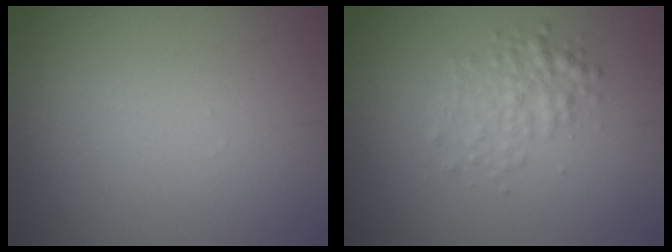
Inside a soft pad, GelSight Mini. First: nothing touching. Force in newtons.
{"total": 2.5, "press": 2.5, "slide": 0.0}